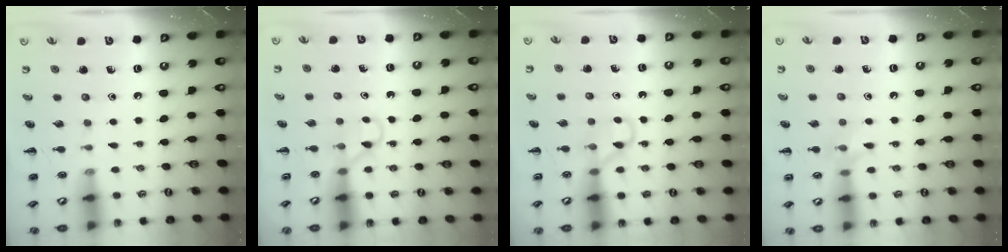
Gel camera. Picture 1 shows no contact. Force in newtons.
{"total": 2.9, "press": 2.8, "slide": 0.9}
{"total": 3.9, "press": 3.7, "slide": 1.2}
{"total": 7.0, "press": 6.9, "slide": 1.2}